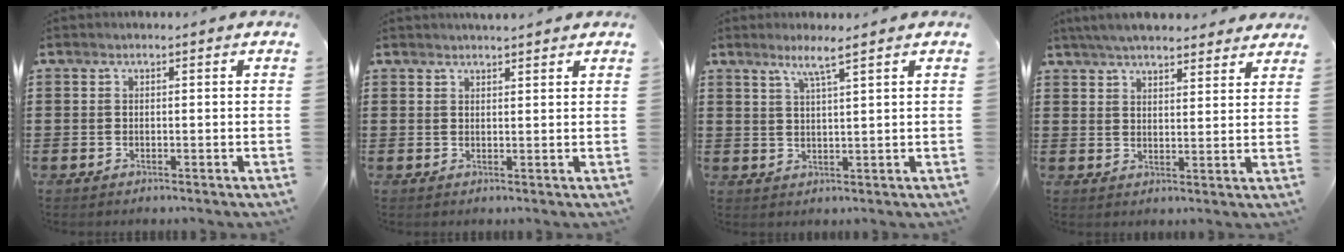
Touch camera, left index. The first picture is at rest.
{"total": 1.8, "force": [1.8, 0.1, 0.3], "torque": [-0.010, 0.001, 0.034]}
{"total": 3.7, "force": [2.6, -0.4, 2.6], "torque": [-0.058, 0.001, 0.045]}
{"total": 5.4, "force": [5.1, 0.8, 1.6], "torque": [-0.047, -0.010, 0.094]}